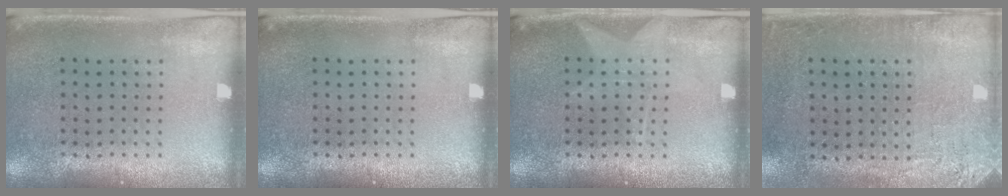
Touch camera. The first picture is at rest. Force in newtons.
{"total": 0.0}
{"total": 1.3, "press": 1.3, "slide": 0.1}
{"total": 2.7, "press": 2.3, "slide": 1.4}